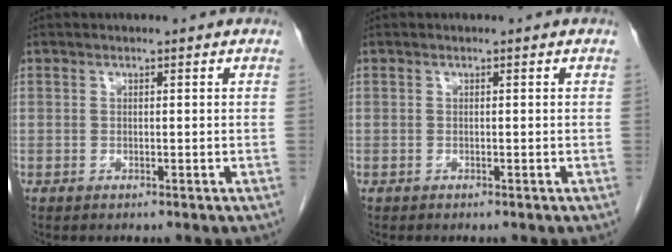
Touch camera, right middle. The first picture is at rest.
{"total": 0.0}